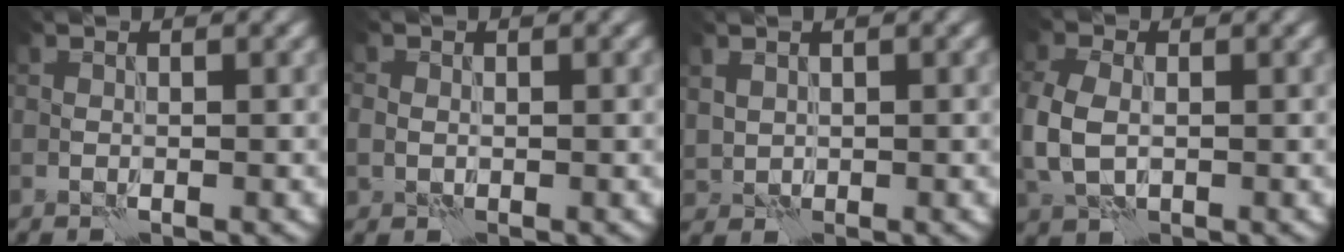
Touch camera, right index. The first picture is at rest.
{"total": 1.4, "force": [-0.2, 1.3, 0.7], "torque": [-0.012, -0.001, -0.003]}
{"total": 1.2, "force": [0.7, 0.8, 0.4], "torque": [-0.010, 0.003, 0.020]}
{"total": 4.6, "force": [-0.4, 3.2, 3.3], "torque": [-0.094, -0.002, -0.010]}